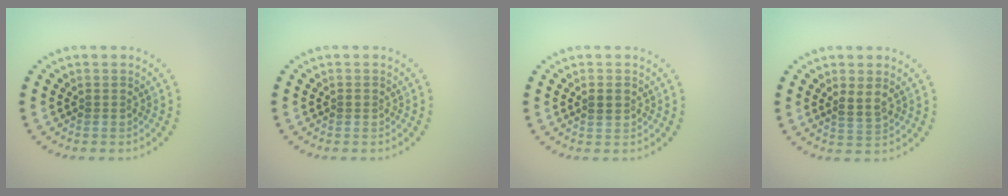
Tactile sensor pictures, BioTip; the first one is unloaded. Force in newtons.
{"total": 0.6, "press": 0.6, "slide": 0.1}
{"total": 1.3, "press": 1.2, "slide": 0.4}
{"total": 2.0, "press": 1.7, "slide": 0.9}